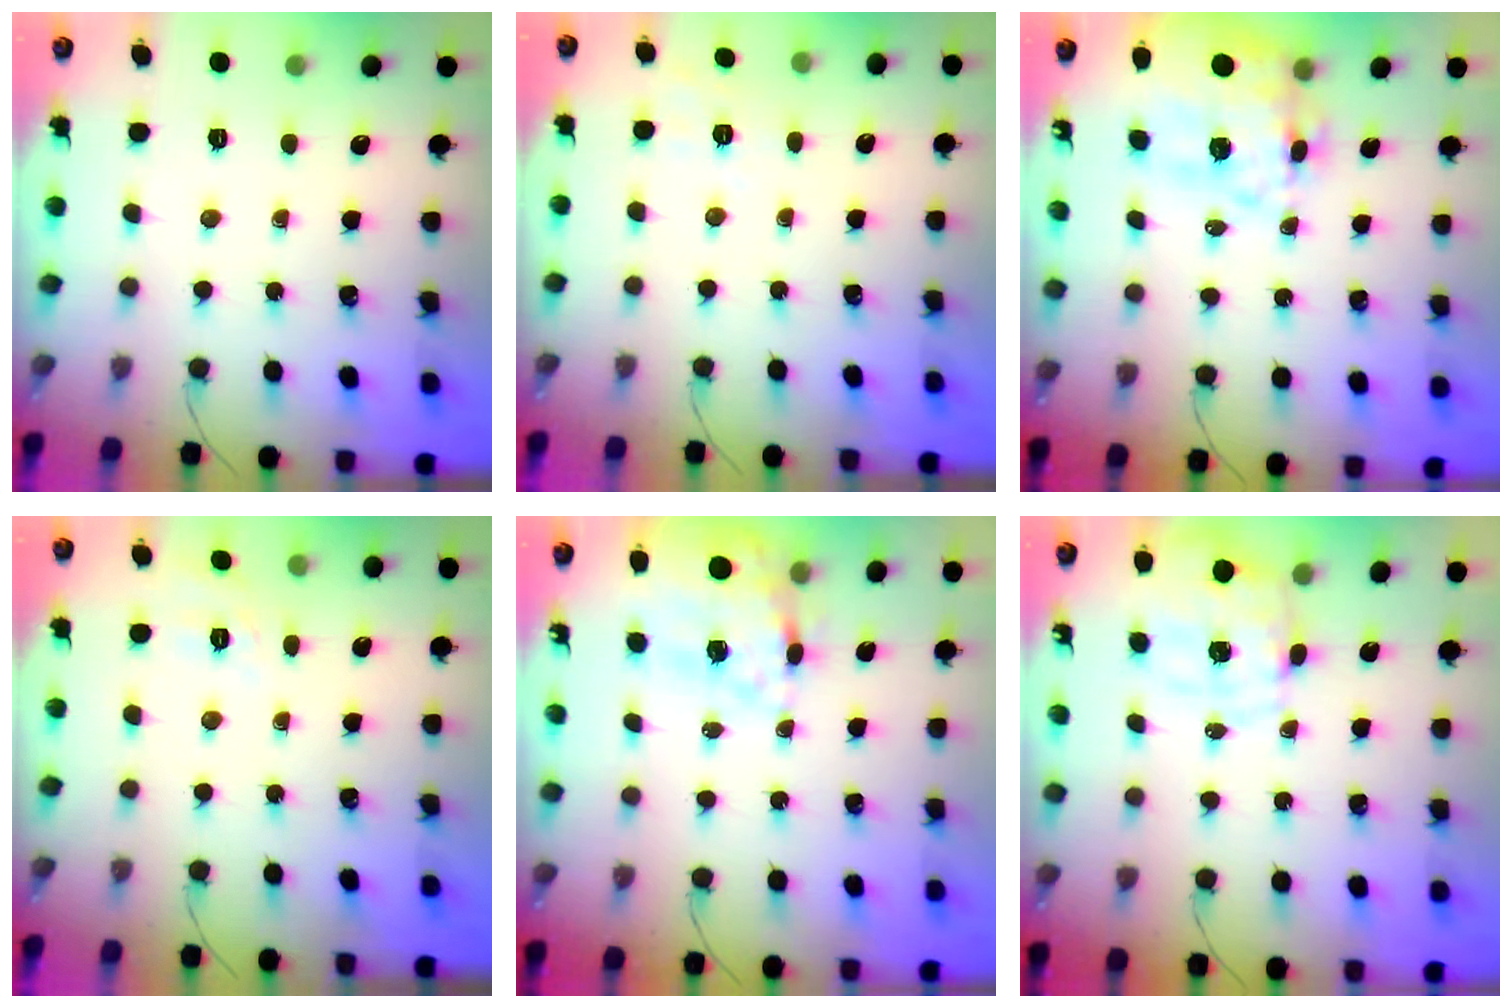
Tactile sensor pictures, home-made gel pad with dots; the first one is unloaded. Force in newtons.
{"total": 2.8, "press": 2.1, "slide": 1.9}
{"total": 10.9, "press": 10.1, "slide": 4.2}
{"total": 2.0, "press": 0.4, "slide": 1.9}
{"total": 17.2, "press": 16.8, "slide": 3.8}
{"total": 2.1, "press": 1.7, "slide": 1.1}